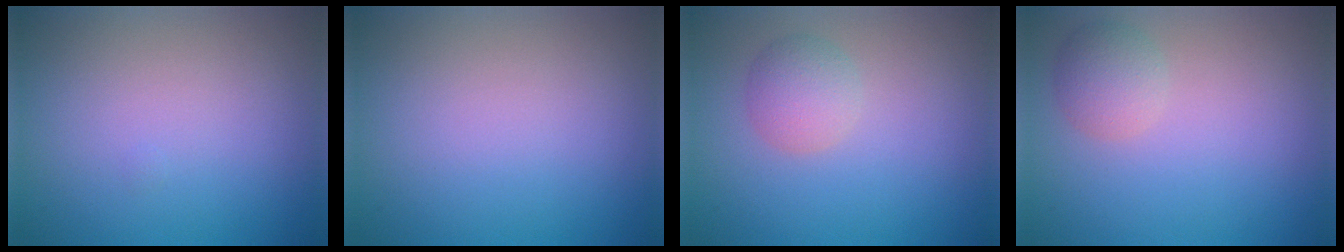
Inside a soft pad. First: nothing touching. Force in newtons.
{"total": 0.0}
{"total": 2.4, "press": 2.4, "slide": 0.1}
{"total": 2.3, "press": 2.3, "slide": 0.2}